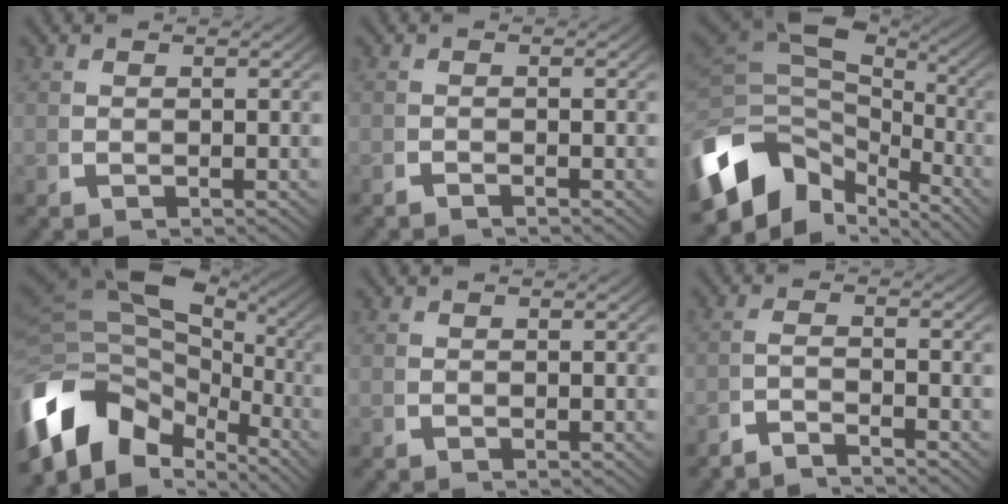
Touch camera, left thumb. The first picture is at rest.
{"total": 0.7, "force": [-0.7, 0.0, 0.1], "torque": [0.004, 0.000, -0.017]}
{"total": 14.9, "force": [-1.6, 9.8, 11.1], "torque": [-0.235, -0.038, -0.010]}
{"total": 16.6, "force": [-2.2, 10.9, 12.3], "torque": [-0.245, -0.041, -0.021]}
{"total": 0.0}
{"total": 2.3, "force": [-2.1, 0.3, 0.9], "torque": [-0.015, -0.004, -0.047]}